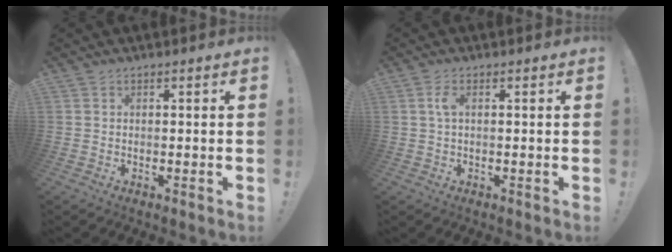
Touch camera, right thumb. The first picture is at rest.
{"total": 2.7, "force": [0.4, 0.8, 2.5], "torque": [-0.049, 0.003, 0.005]}